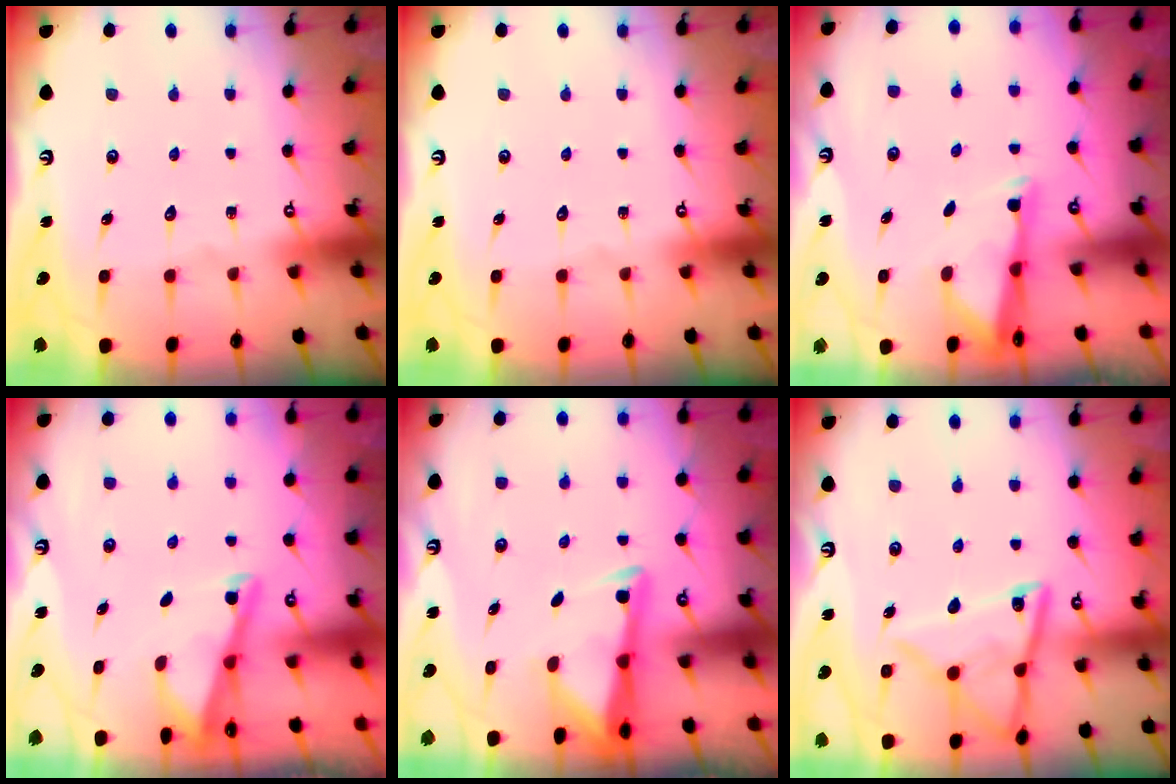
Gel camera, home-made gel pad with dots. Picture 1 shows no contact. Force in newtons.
{"total": 0.0}
{"total": 3.1, "press": 3.1, "slide": 0.6}
{"total": 2.9, "press": 2.9, "slide": 0.3}
{"total": 3.2, "press": 3.2, "slide": 0.5}
{"total": 13.3, "press": 13.2, "slide": 1.4}